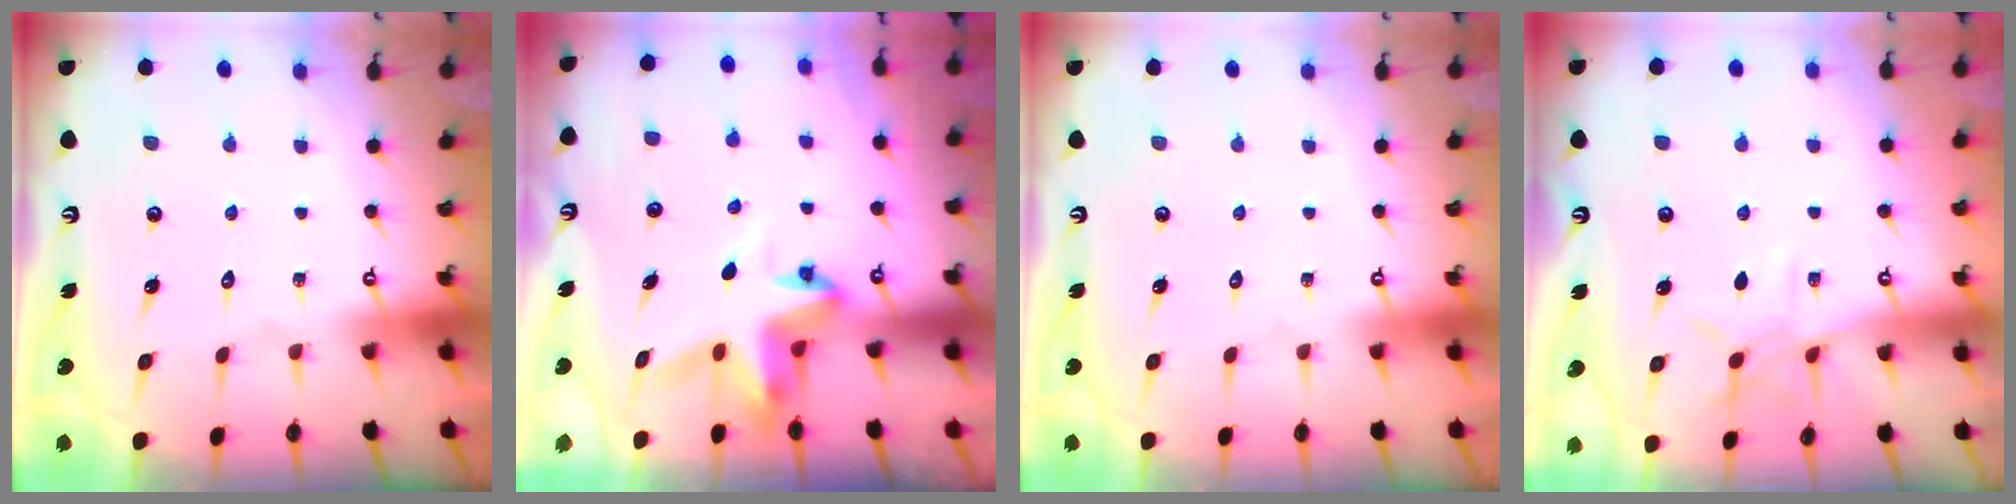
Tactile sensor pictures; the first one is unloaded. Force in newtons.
{"total": 5.5, "press": 5.5, "slide": 0.3}
{"total": 0.0}
{"total": 6.8, "press": 6.8, "slide": 0.3}